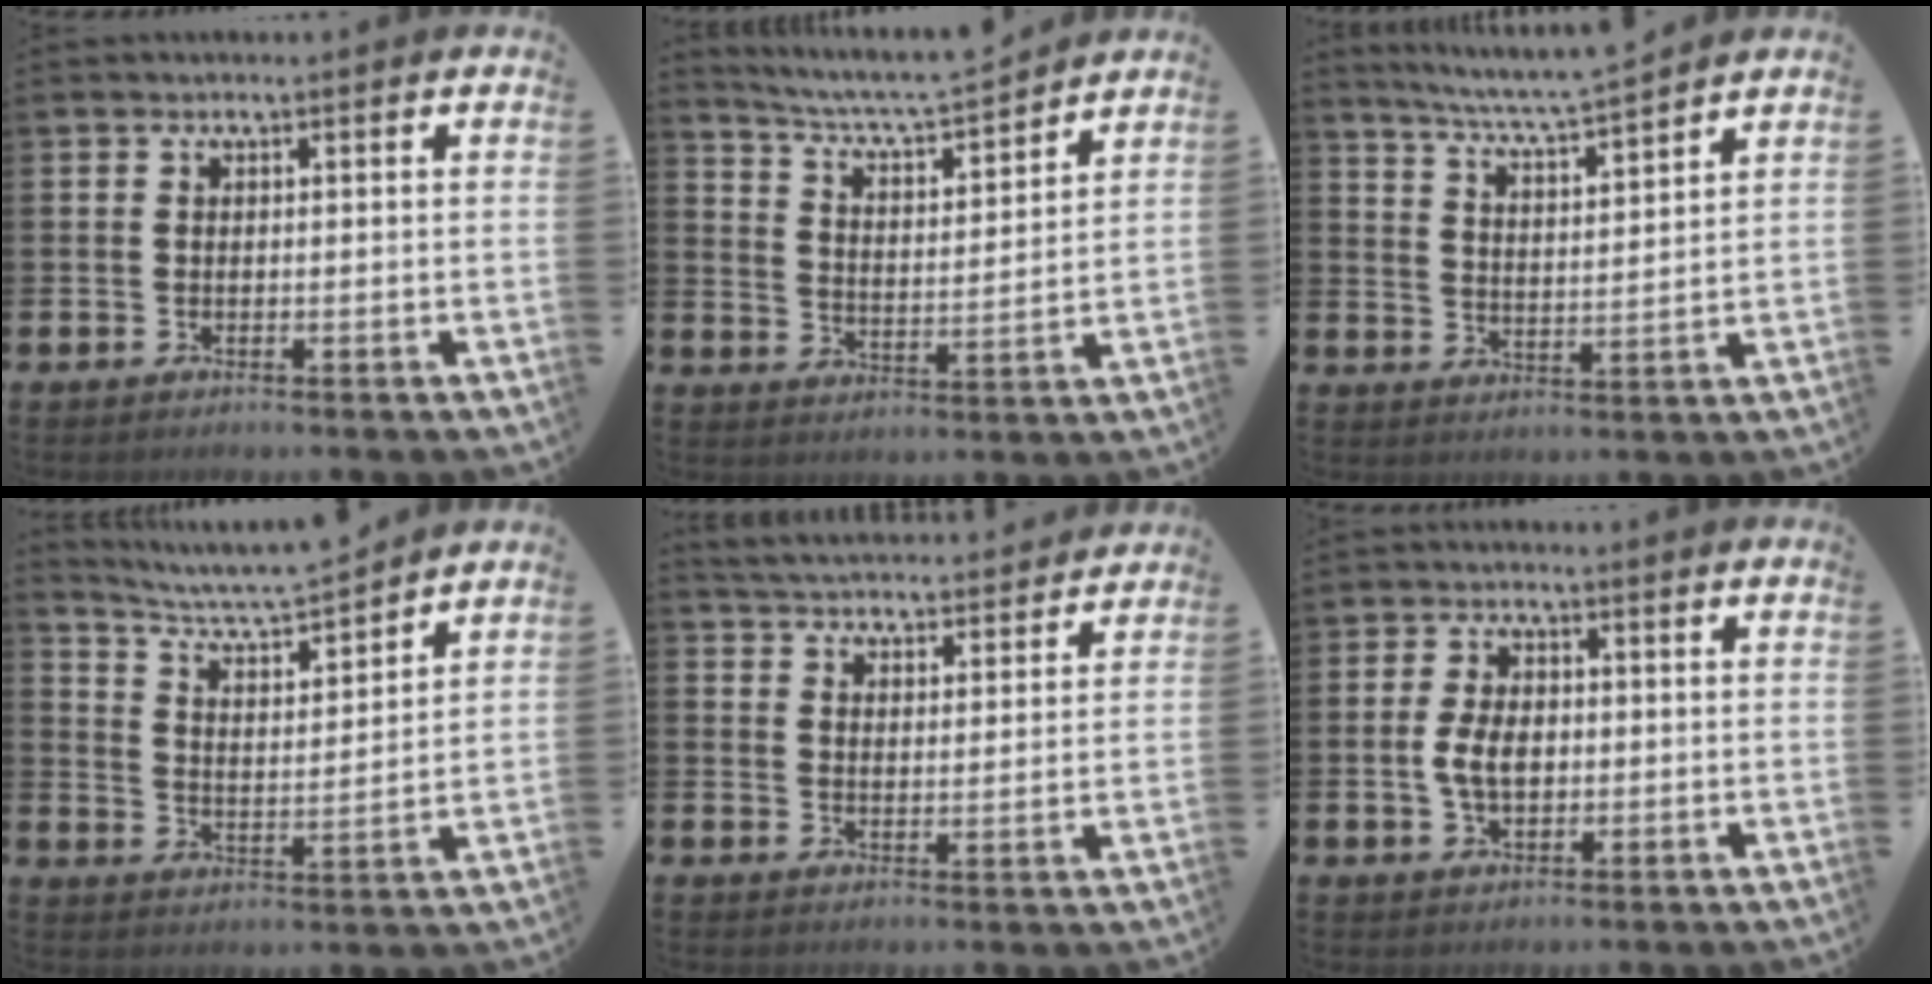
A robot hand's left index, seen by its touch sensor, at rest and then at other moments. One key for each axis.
{"total": 6.5, "fx": 6.2, "fy": 0.2, "fz": 1.7, "tx": -0.060, "ty": -0.050, "tz": 0.105}
{"total": 5.9, "fx": 5.7, "fy": -0.6, "fz": 1.4, "tx": -0.048, "ty": -0.043, "tz": 0.097}
{"total": 7.0, "fx": 6.7, "fy": 0.6, "fz": 1.8, "tx": -0.064, "ty": -0.052, "tz": 0.115}
{"total": 4.9, "fx": 4.9, "fy": 0.4, "fz": -0.1, "tx": -0.019, "ty": -0.039, "tz": 0.085}
{"total": 4.6, "fx": -0.2, "fy": 2.9, "fz": 3.6, "tx": -0.066, "ty": 0.003, "tz": -0.009}